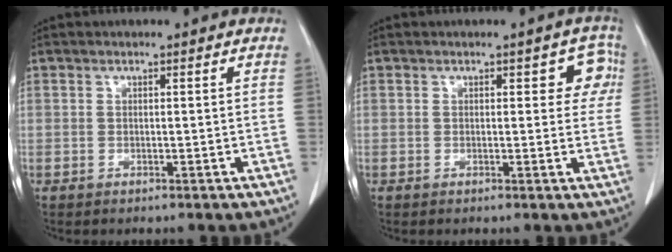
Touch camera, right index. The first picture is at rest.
{"total": 3.9, "force": [1.3, 2.3, 3.0], "torque": [-0.010, 0.011, 0.007]}